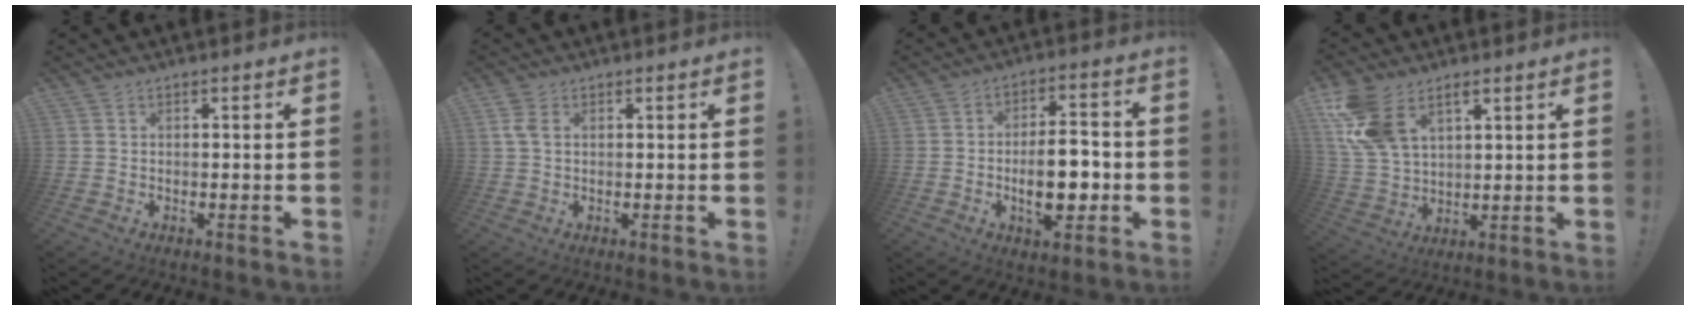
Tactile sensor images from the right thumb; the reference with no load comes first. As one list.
[{"total": 3.3, "force": [1.1, 2.0, 2.4], "torque": [-0.045, 0.005, 0.020]}, {"total": 12.1, "force": [-2.6, 5.9, 10.2], "torque": [-0.167, 0.006, -0.049]}, {"total": 12.5, "force": [6.2, 7.7, 7.7], "torque": [-0.164, -0.019, 0.122]}]